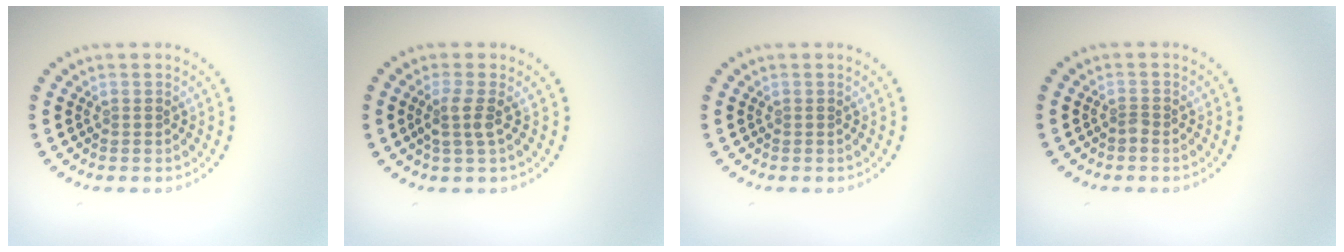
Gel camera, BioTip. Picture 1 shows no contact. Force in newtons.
{"total": 2.0, "press": 1.5, "slide": 1.3}
{"total": 0.0}
{"total": 0.6, "press": 0.5, "slide": 0.4}